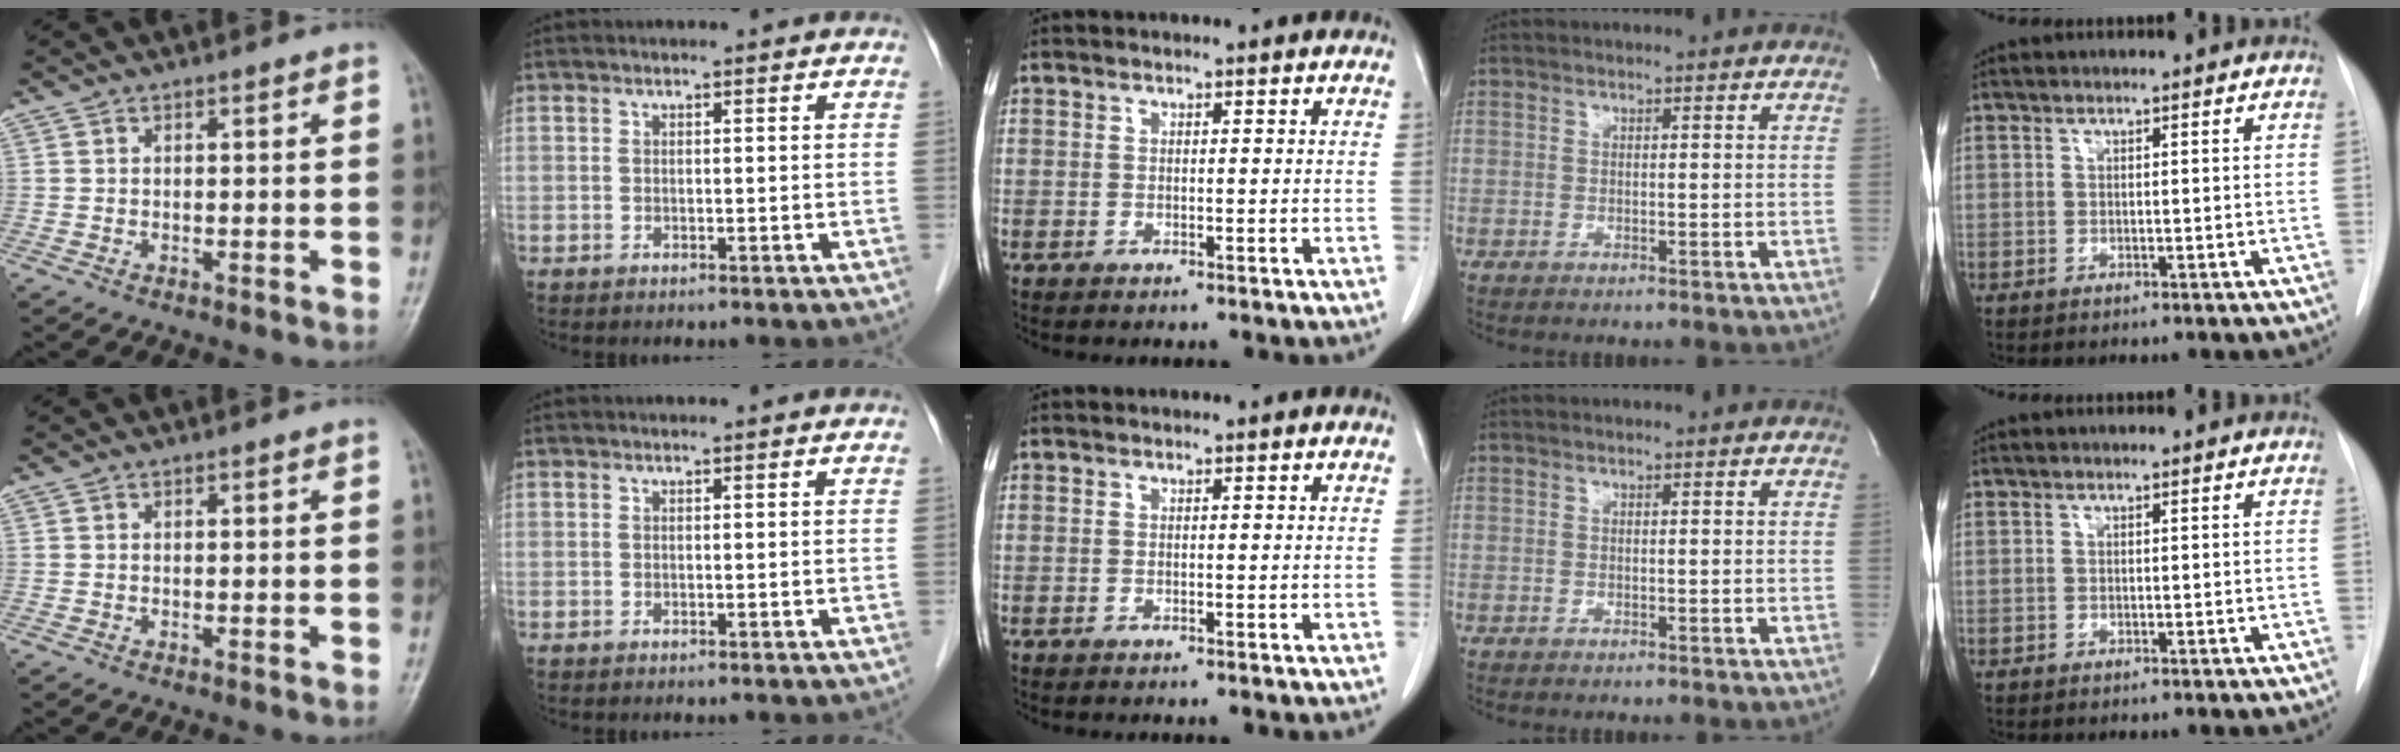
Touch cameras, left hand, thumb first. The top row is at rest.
{}